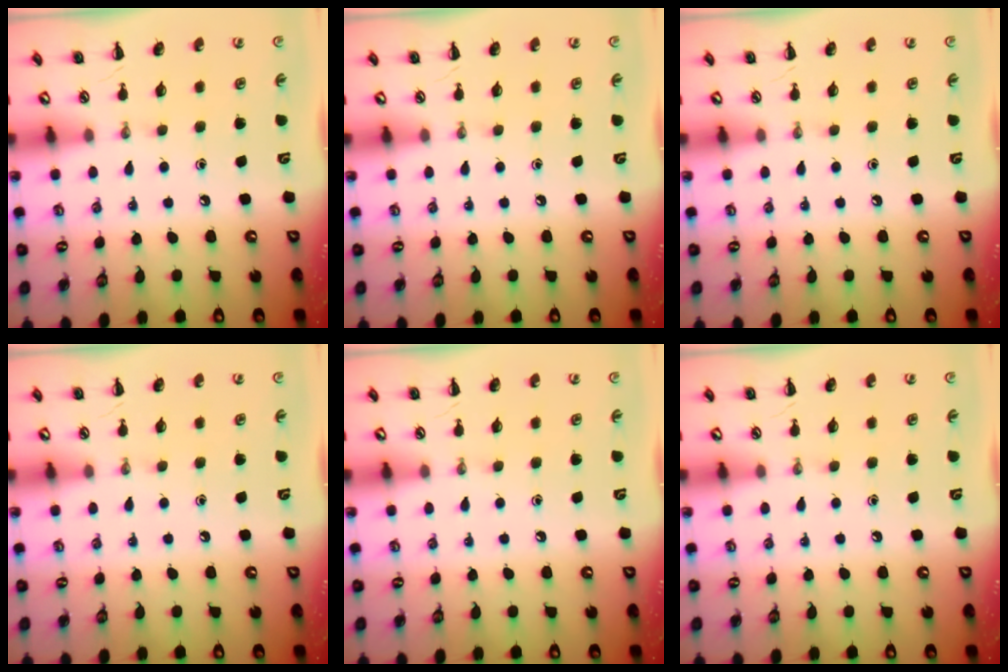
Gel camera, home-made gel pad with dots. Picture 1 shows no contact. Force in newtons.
{"total": 0.0}
{"total": 0.0}
{"total": 0.0}
{"total": 0.0}
{"total": 0.0}